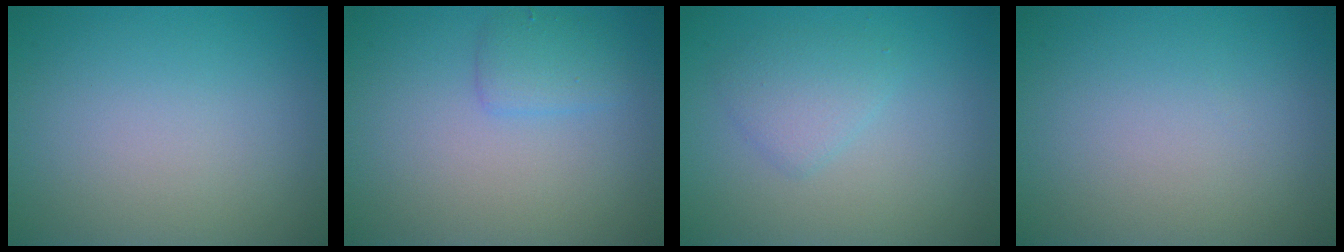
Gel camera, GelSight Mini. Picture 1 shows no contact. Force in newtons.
{"total": 1.8, "press": 1.8, "slide": 0.2}
{"total": 2.0, "press": 2.0, "slide": 0.1}
{"total": 0.0}